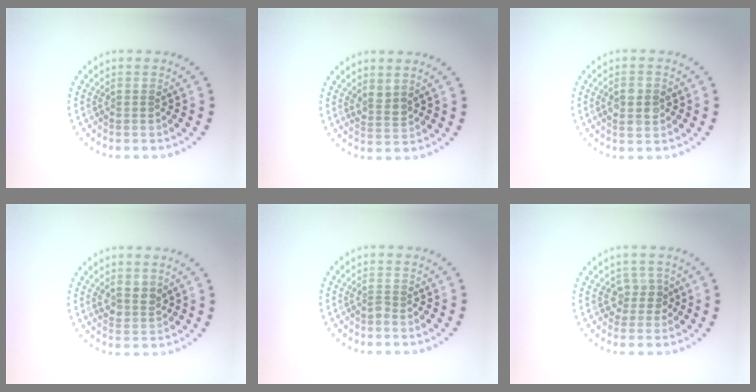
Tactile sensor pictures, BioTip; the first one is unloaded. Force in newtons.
{"total": 1.5, "press": 1.2, "slide": 0.9}
{"total": 2.8, "press": 2.8, "slide": 0.2}
{"total": 2.0, "press": 1.8, "slide": 0.9}
{"total": 0.7, "press": 0.4, "slide": 0.6}
{"total": 1.9, "press": 1.4, "slide": 1.3}